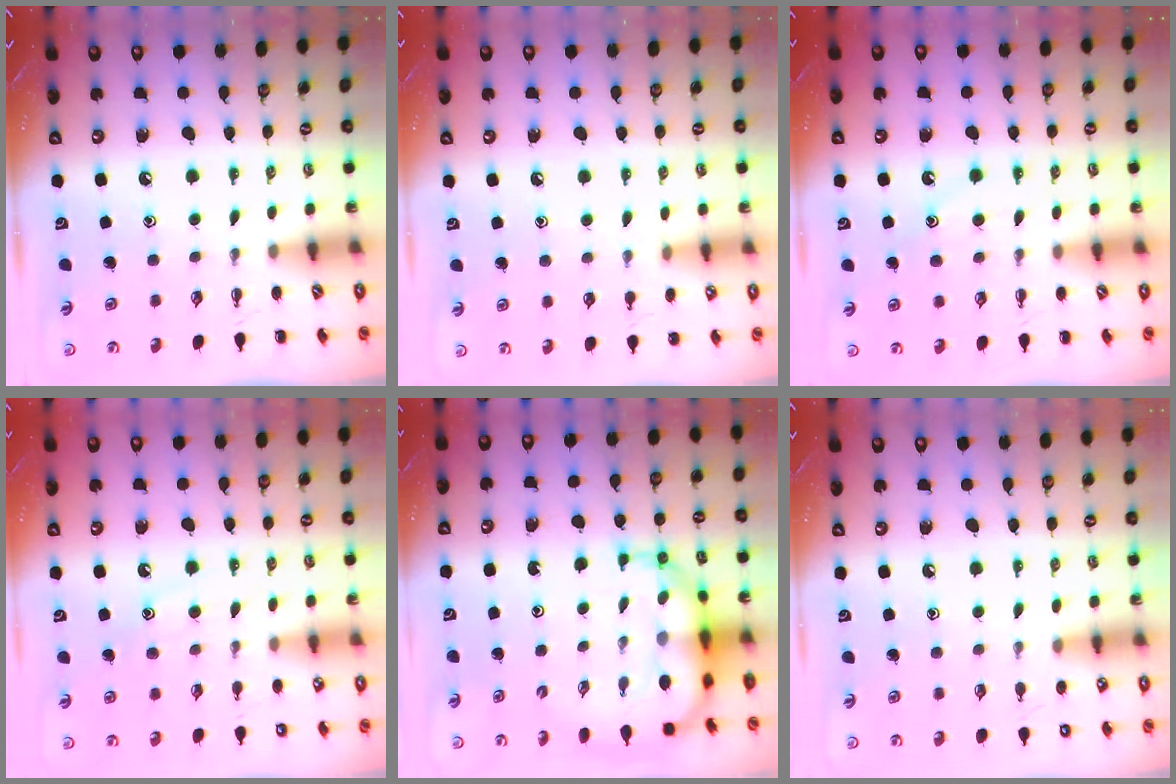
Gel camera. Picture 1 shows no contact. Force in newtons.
{"total": 4.8, "press": 4.5, "slide": 1.6}
{"total": 10.8, "press": 10.8, "slide": 1.1}
{"total": 10.3, "press": 10.2, "slide": 1.4}
{"total": 11.1, "press": 10.7, "slide": 3.1}
{"total": 7.4, "press": 7.0, "slide": 2.2}